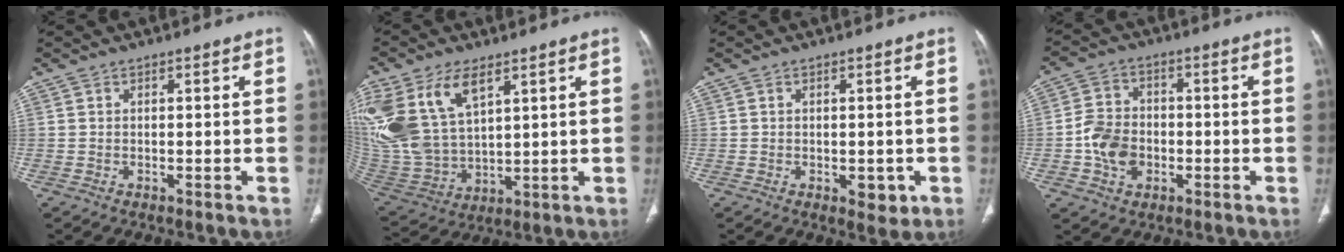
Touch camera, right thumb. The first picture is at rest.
{"total": 19.6, "force": [8.8, 11.1, 13.6], "torque": [-0.294, -0.021, 0.183]}
{"total": 3.4, "force": [-1.0, 1.9, 2.6], "torque": [-0.019, -0.003, -0.005]}
{"total": 8.2, "force": [-1.9, 6.4, 4.8], "torque": [-0.071, 0.016, -0.039]}